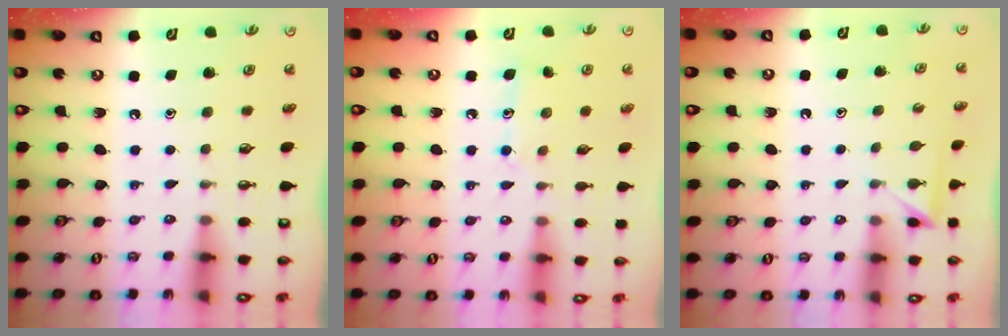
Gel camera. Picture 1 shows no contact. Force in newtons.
{"total": 7.8, "press": 7.8, "slide": 0.1}
{"total": 2.3, "press": 2.3, "slide": 0.3}